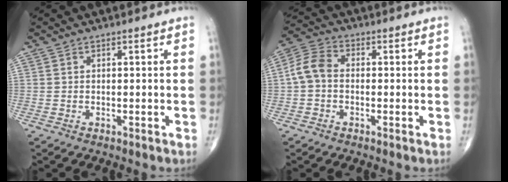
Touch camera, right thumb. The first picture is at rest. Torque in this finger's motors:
{"motor_torque": [-0.03, 0.08, 0.09, -0.09, 0.06]}